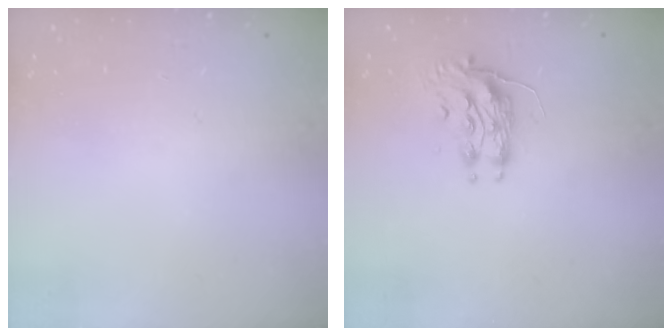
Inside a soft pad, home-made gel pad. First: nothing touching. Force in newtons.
{"total": 8.5, "press": 8.5, "slide": 0.3}